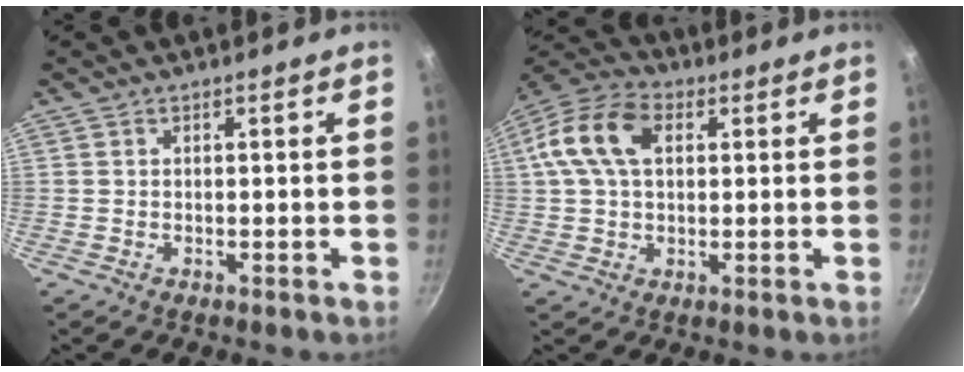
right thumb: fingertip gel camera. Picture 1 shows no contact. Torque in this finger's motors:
{"motor_torque": [-0.59, 0.89, 0.05, 0.04, 0.09]}